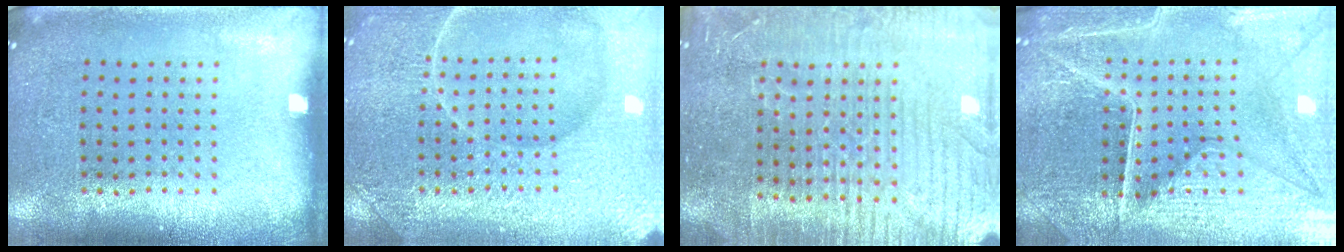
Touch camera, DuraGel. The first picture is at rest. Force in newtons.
{"total": 4.7, "press": 4.7, "slide": 0.6}
{"total": 4.7, "press": 4.4, "slide": 1.6}
{"total": 4.8, "press": 4.6, "slide": 1.3}